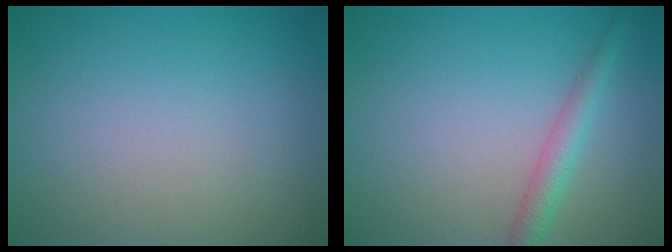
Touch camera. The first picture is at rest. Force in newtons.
{"total": 2.2, "press": 2.2, "slide": 0.1}